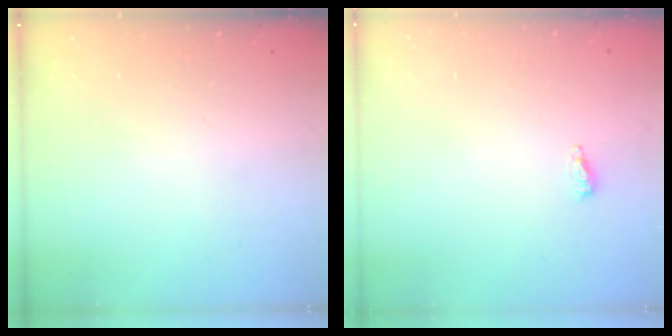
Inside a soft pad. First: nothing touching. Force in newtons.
{"total": 5.2, "press": 5.0, "slide": 1.4}